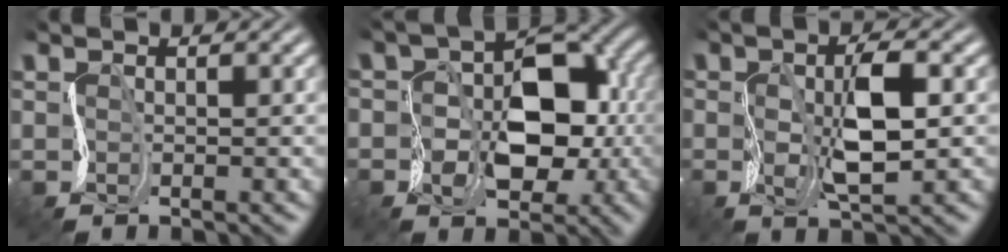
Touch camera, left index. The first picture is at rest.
{"total": 7.5, "force": [-0.8, 5.3, 5.3], "torque": [-0.092, -0.005, -0.004]}
{"total": 3.7, "force": [-0.1, 1.0, 3.6], "torque": [-0.089, -0.002, 0.002]}